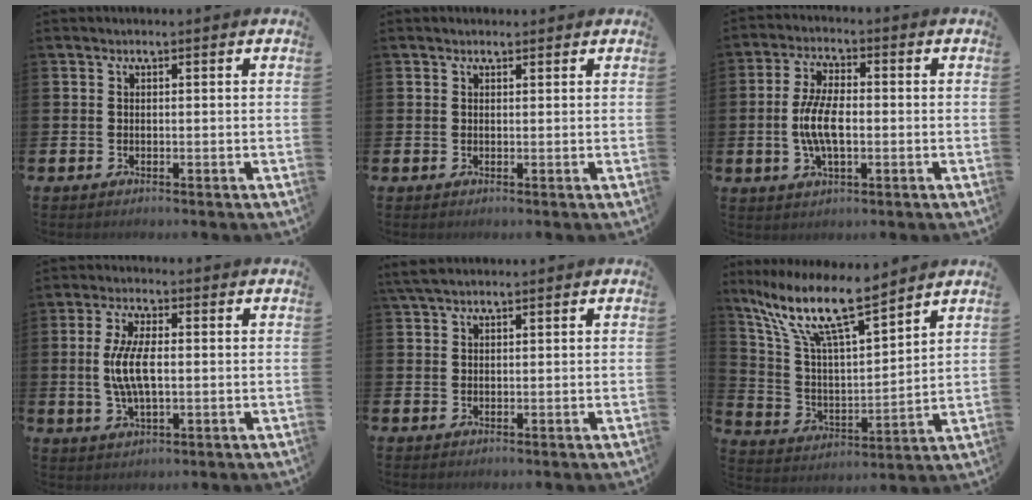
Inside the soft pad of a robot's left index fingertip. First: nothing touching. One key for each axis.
{"total": 0.8, "fx": 0.7, "fy": 0.3, "fz": 0.3, "tx": 0.007, "ty": 0.001, "tz": 0.008}
{"total": 6.6, "fx": -0.6, "fy": 2.8, "fz": 6.0, "tx": -0.122, "ty": 0.000, "tz": -0.017}
{"total": 7.0, "fx": 0.3, "fy": 3.0, "fz": 6.3, "tx": -0.128, "ty": 0.005, "tz": -0.001}
{"total": 2.5, "fx": 2.0, "fy": 0.7, "fz": 1.3, "tx": -0.026, "ty": 0.003, "tz": 0.036}
{"total": 12.4, "fx": 9.6, "fy": 2.4, "fz": 7.4, "tx": -0.179, "ty": -0.049, "tz": 0.166}